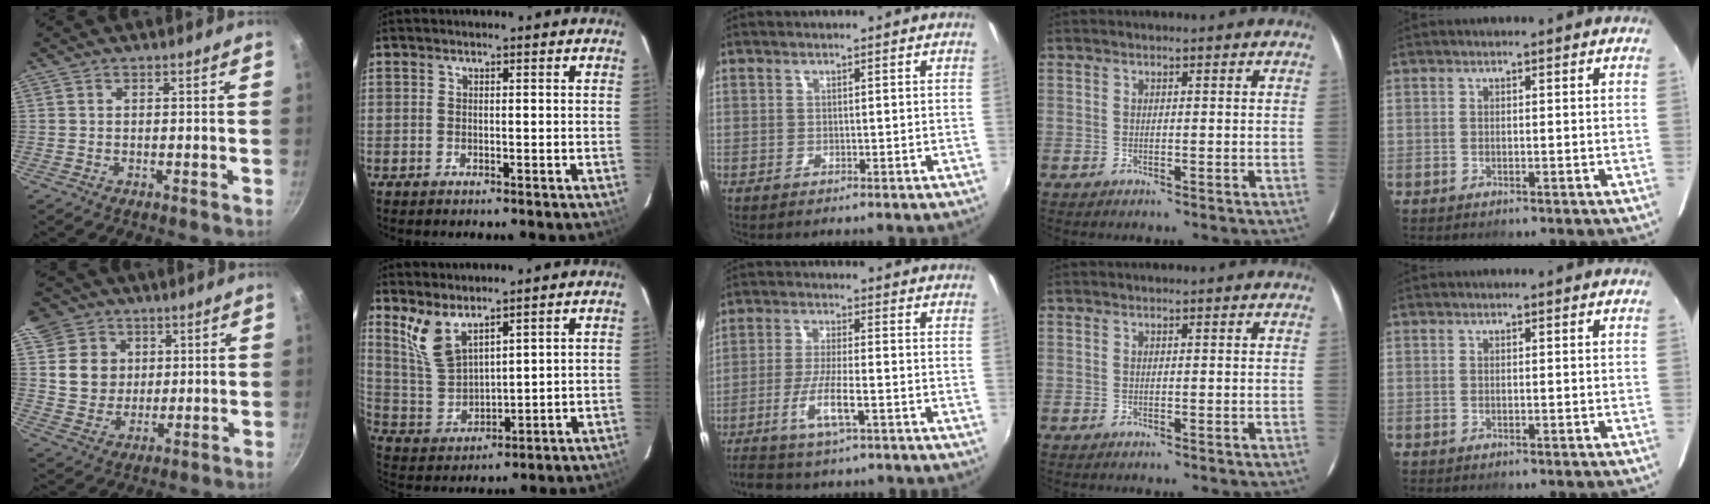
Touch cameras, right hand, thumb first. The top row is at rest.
{"thumb": {"total": 10.8, "force": [3.6, 9.6, 3.3], "torque": [-0.021, -0.007, 0.066]}, "index": {"total": 7.9, "force": [5.6, 3.0, 4.7], "torque": [-0.095, -0.004, 0.128]}, "middle": {"total": 7.3, "force": [-4.4, 1.2, 5.7], "torque": [-0.126, -0.006, -0.082]}}